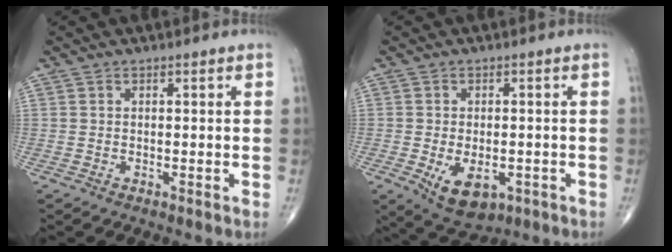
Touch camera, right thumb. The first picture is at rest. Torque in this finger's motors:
{"motor_torque": [0.13, 0.22, 0.18, 0.04, 0.18]}